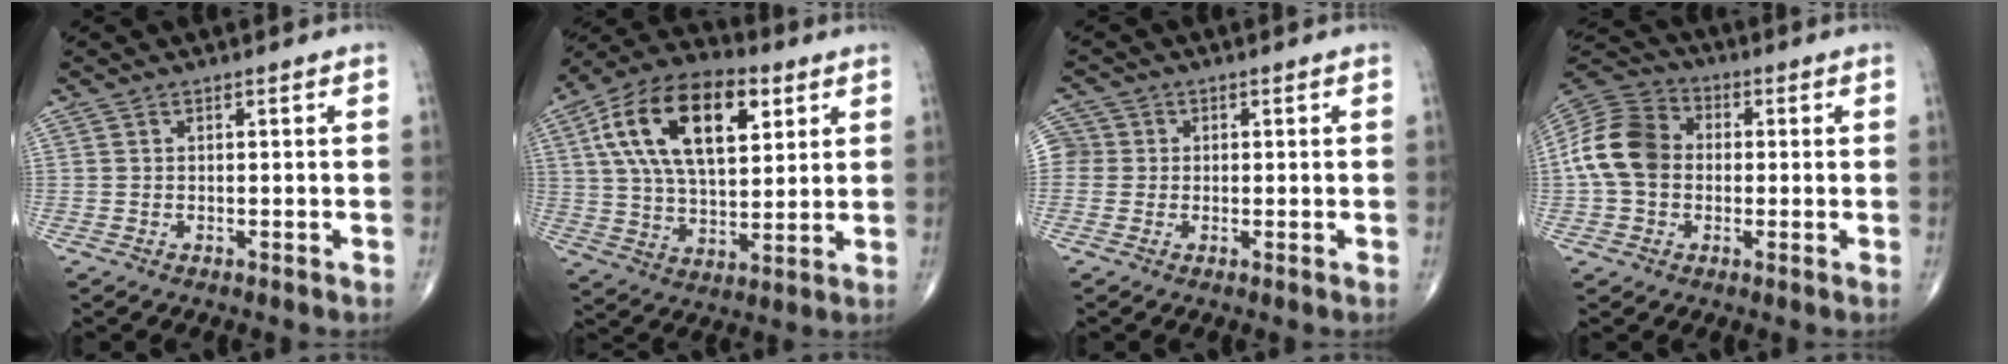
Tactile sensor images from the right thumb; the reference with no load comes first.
{"total": 20.7, "force": [7.2, 10.9, 16.1], "torque": [-0.269, -0.002, 0.120]}
{"total": 4.1, "force": [0.0, 4.0, 0.9], "torque": [-0.001, 0.012, -0.007]}
{"total": 12.7, "force": [-0.1, 10.0, 7.9], "torque": [-0.145, 0.034, -0.012]}